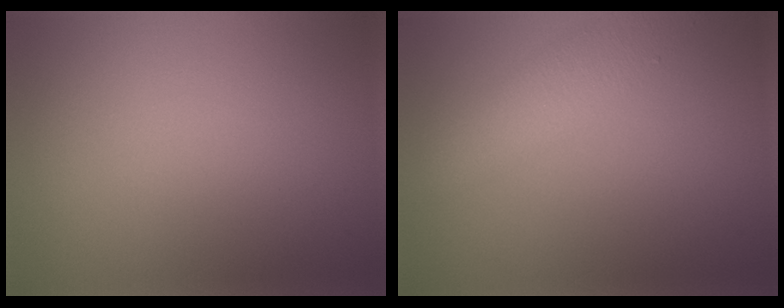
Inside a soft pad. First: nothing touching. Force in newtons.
{"total": 3.1, "press": 3.1, "slide": 0.3}